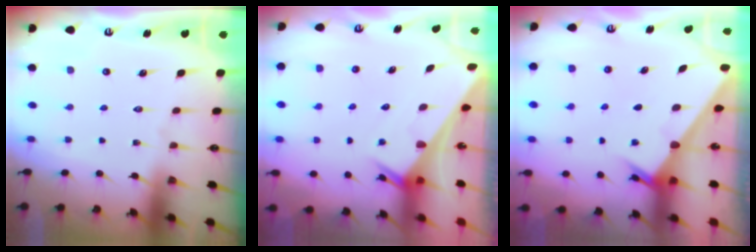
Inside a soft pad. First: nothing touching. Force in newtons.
{"total": 2.5, "press": 2.5, "slide": 0.1}
{"total": 2.1, "press": 2.1, "slide": 0.3}